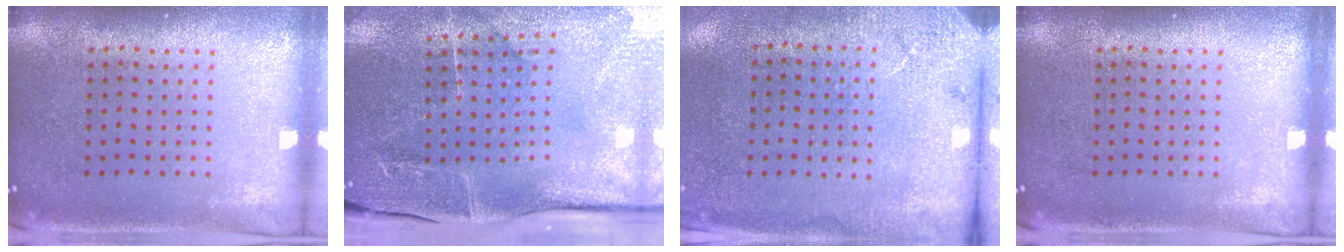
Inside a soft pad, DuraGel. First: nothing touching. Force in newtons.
{"total": 4.2, "press": 3.8, "slide": 1.9}
{"total": 2.7, "press": 2.2, "slide": 1.5}
{"total": 0.0}